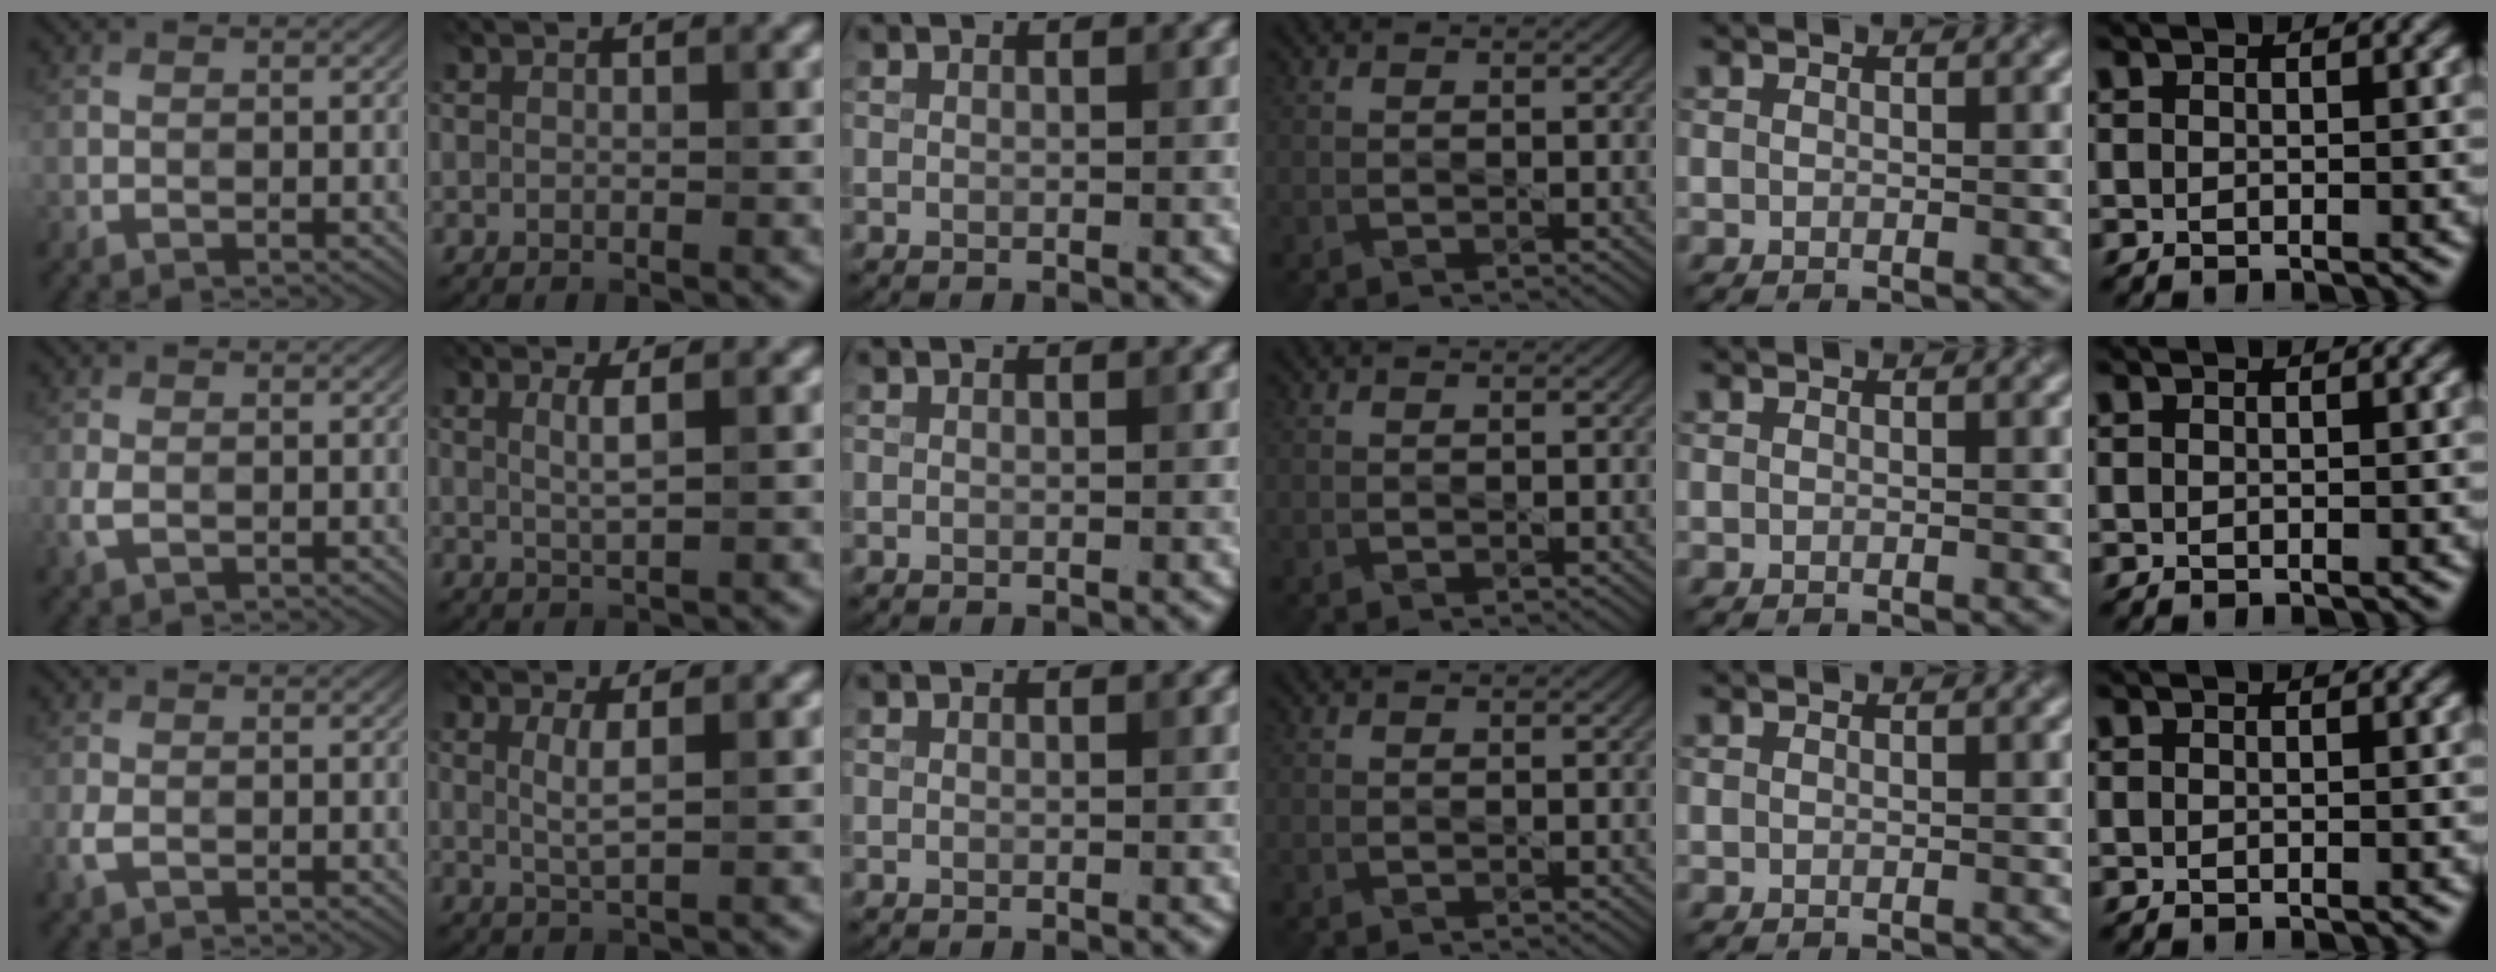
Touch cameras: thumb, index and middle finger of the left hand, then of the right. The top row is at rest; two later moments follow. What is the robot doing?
{"motion": "dispense", "object": "pipette"}